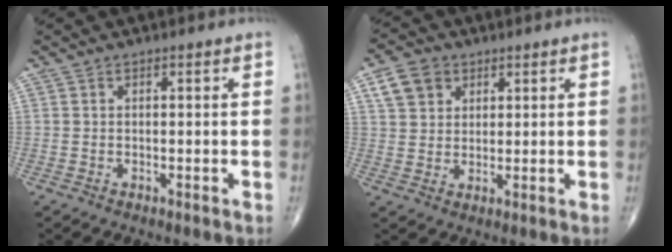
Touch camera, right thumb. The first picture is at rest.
{"total": 6.6, "force": [3.1, 5.1, 2.9], "torque": [-0.032, -0.005, 0.057]}